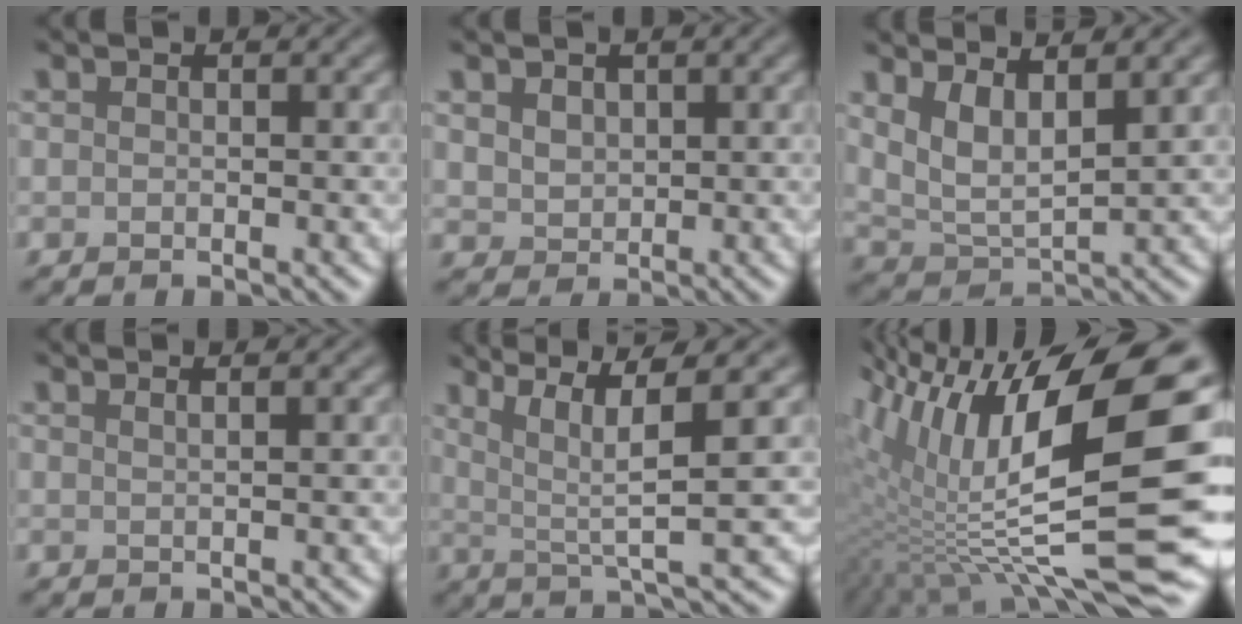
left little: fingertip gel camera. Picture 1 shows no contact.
{"total": 1.8, "force": [0.9, 1.4, 0.8], "torque": [-0.019, -0.003, 0.022]}
{"total": 4.1, "force": [2.3, 1.4, 3.0], "torque": [-0.069, -0.010, 0.048]}
{"total": 2.1, "force": [1.2, 1.0, 1.4], "torque": [0.003, 0.001, -0.011]}
{"total": 6.4, "force": [2.5, 0.9, 5.8], "torque": [-0.094, 0.007, 0.046]}
{"total": 16.2, "force": [2.8, 6.0, 14.7], "torque": [-0.281, 0.006, 0.054]}